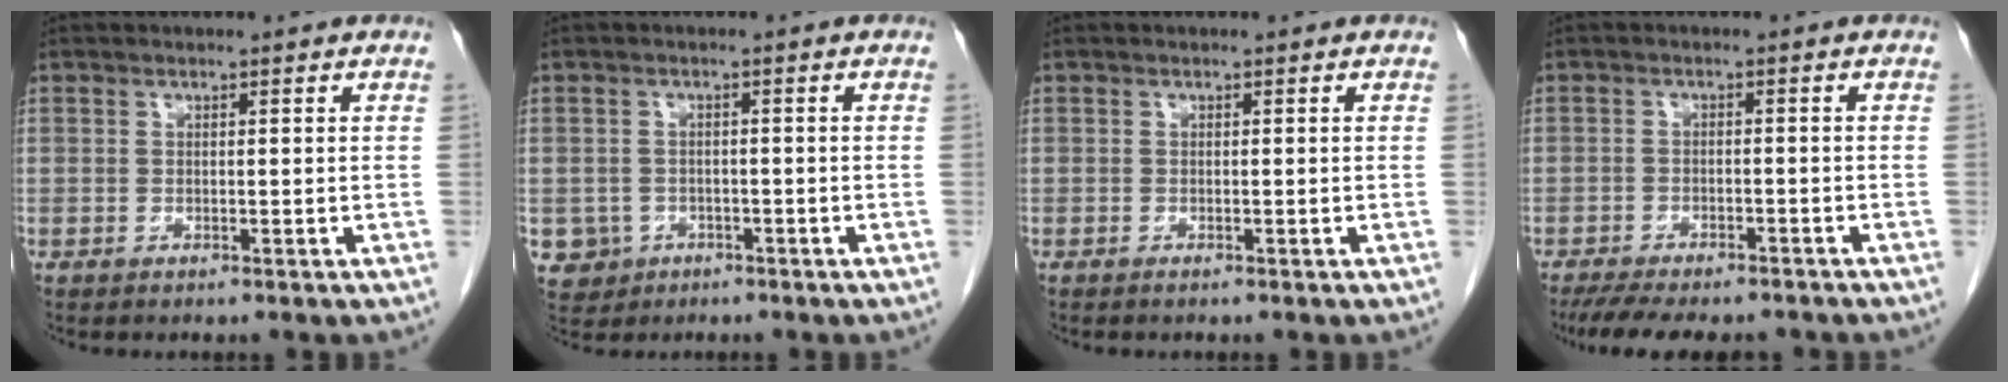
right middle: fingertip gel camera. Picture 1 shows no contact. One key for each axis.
{"total": 4.1, "fx": -1.7, "fy": 3.8, "fz": 0.3, "tx": -0.006, "ty": 0.008, "tz": -0.023}
{"total": 0.0}
{"total": 11.8, "fx": -10.0, "fy": 3.6, "fz": 5.1, "tx": -0.086, "ty": -0.006, "tz": -0.140}